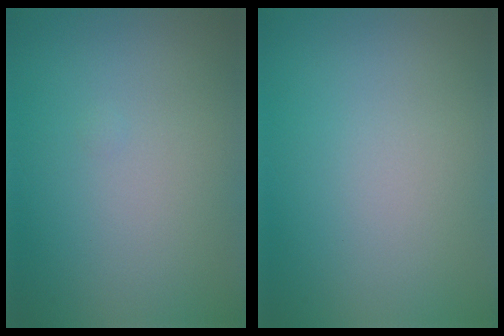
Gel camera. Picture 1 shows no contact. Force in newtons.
{"total": 0.0}